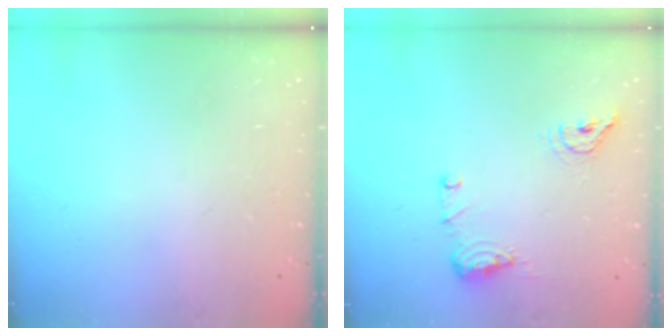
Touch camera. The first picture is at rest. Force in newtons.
{"total": 8.9, "press": 8.8, "slide": 1.4}